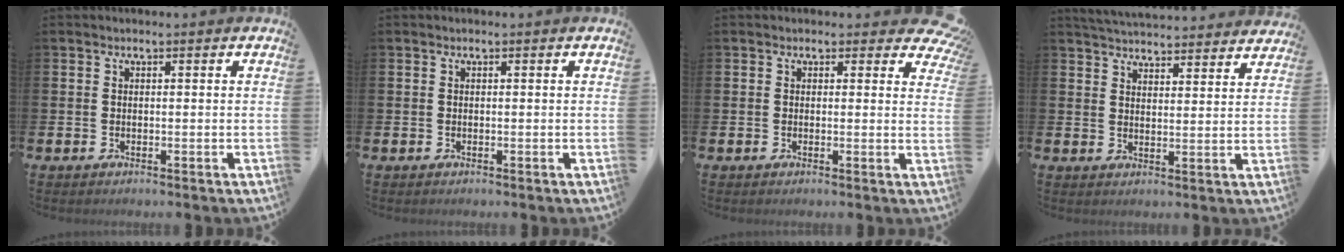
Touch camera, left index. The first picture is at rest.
{"total": 0.0}
{"total": 1.8, "force": [1.1, 1.2, 0.6], "torque": [-0.008, -0.001, 0.016]}
{"total": 5.3, "force": [5.3, 0.5, 0.2], "torque": [-0.017, -0.035, 0.095]}